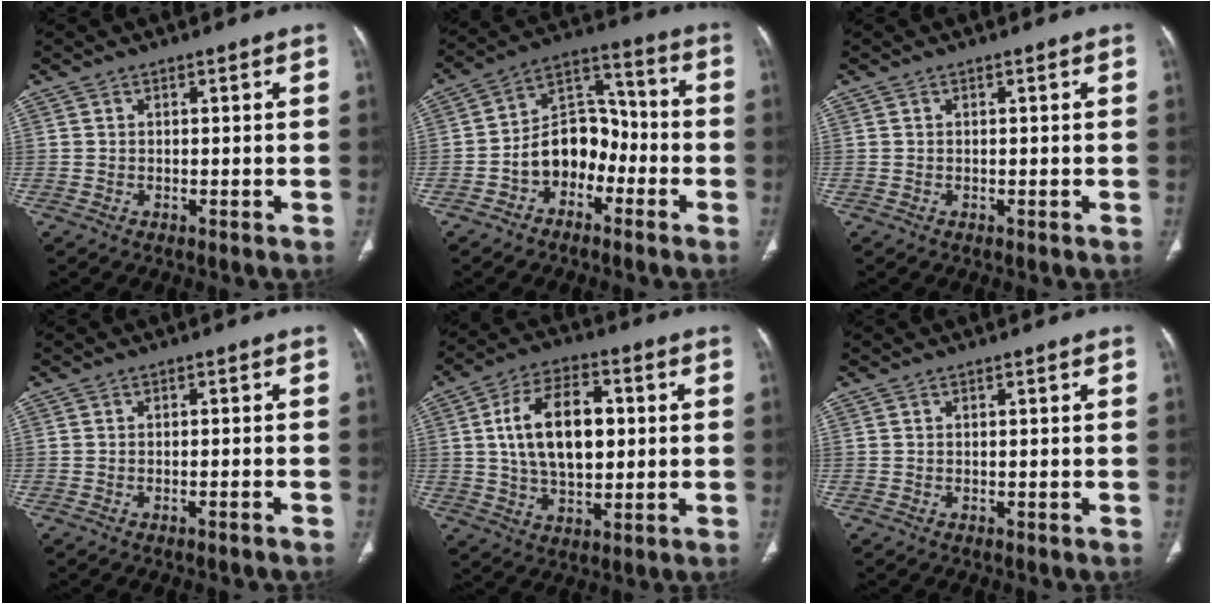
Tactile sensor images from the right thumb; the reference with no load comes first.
{"total": 11.2, "force": [-4.0, 8.2, 6.5], "torque": [-0.074, 0.060, -0.078]}
{"total": 0.0}
{"total": 1.4, "force": [-1.1, -0.2, 0.8], "torque": [-0.021, 0.009, -0.010]}
{"total": 14.6, "force": [1.9, 8.4, 11.8], "torque": [-0.188, 0.008, 0.032]}
{"total": 0.0}